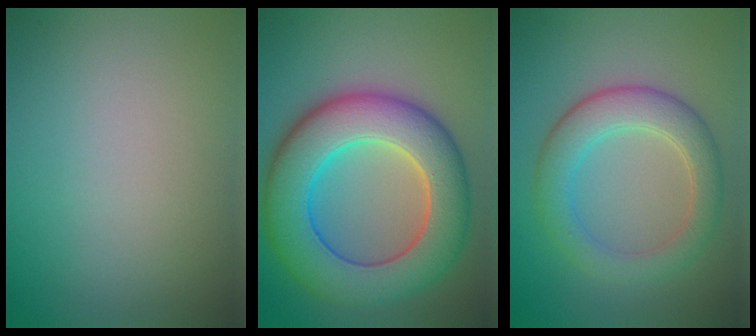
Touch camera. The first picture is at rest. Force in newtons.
{"total": 11.0, "press": 11.0, "slide": 0.6}
{"total": 4.8, "press": 4.8, "slide": 0.3}